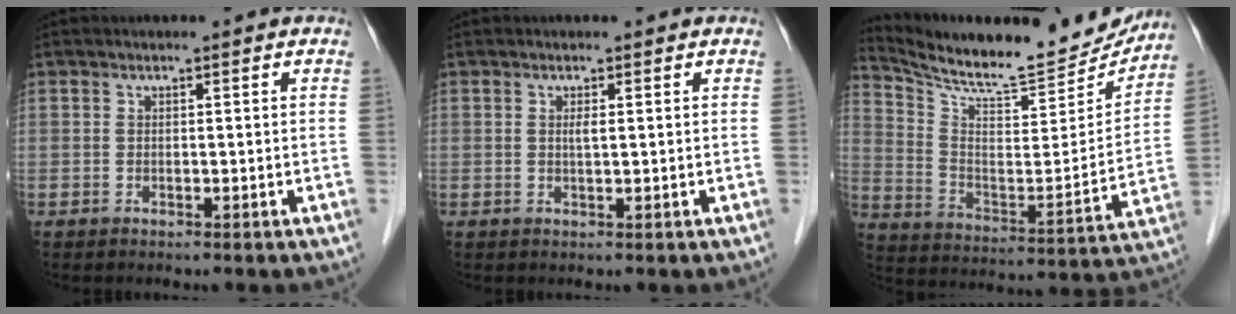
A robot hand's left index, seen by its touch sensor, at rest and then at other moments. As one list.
[{"total": 1.1, "force": [-0.8, 0.0, 0.7], "torque": [-0.016, -0.006, -0.015]}, {"total": 20.4, "force": [18.8, 3.0, 7.1], "torque": [-0.125, -0.053, 0.278]}]